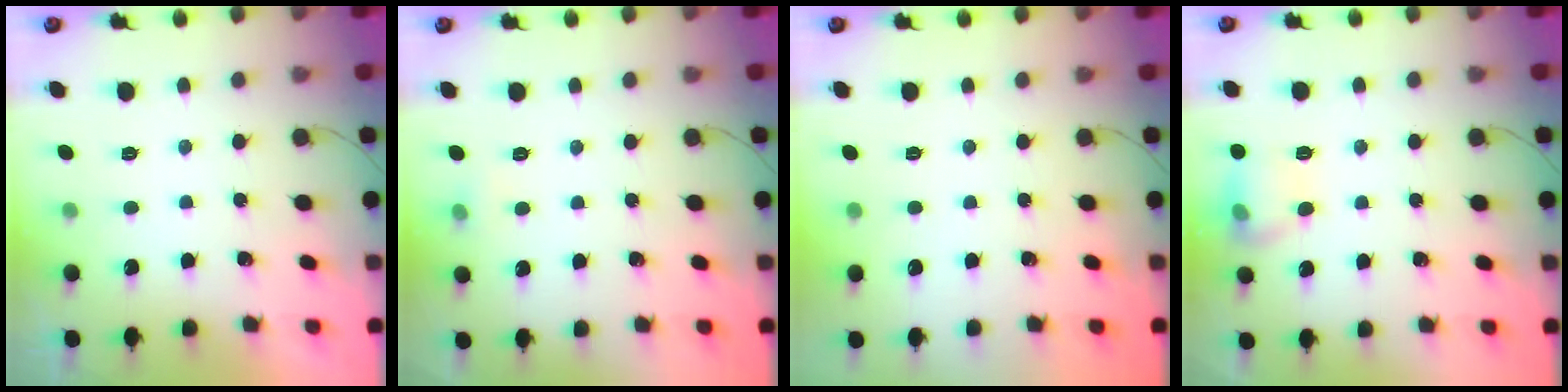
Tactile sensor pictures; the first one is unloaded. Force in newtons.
{"total": 3.5, "press": 3.4, "slide": 1.0}
{"total": 0.0}
{"total": 10.0, "press": 10.0, "slide": 0.7}